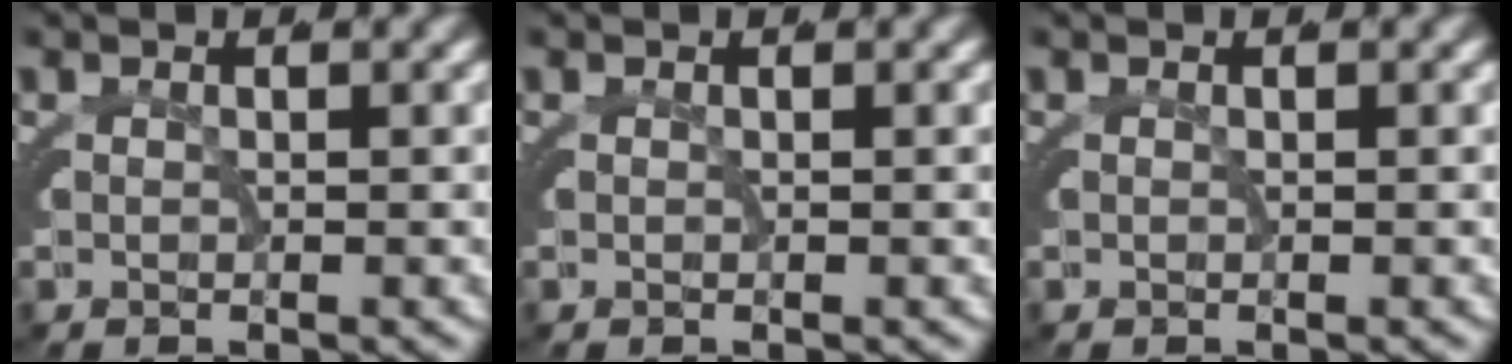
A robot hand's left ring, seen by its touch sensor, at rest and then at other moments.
{"total": 0.0}
{"total": 0.0}